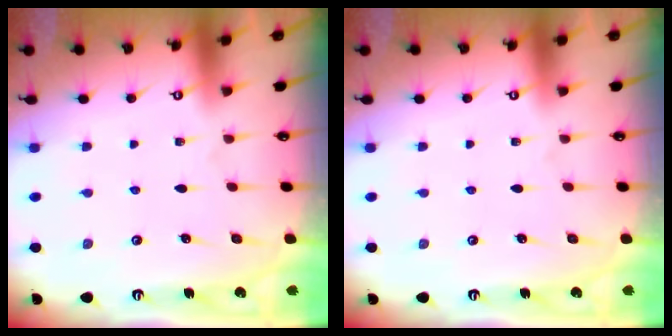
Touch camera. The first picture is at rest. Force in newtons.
{"total": 0.0}